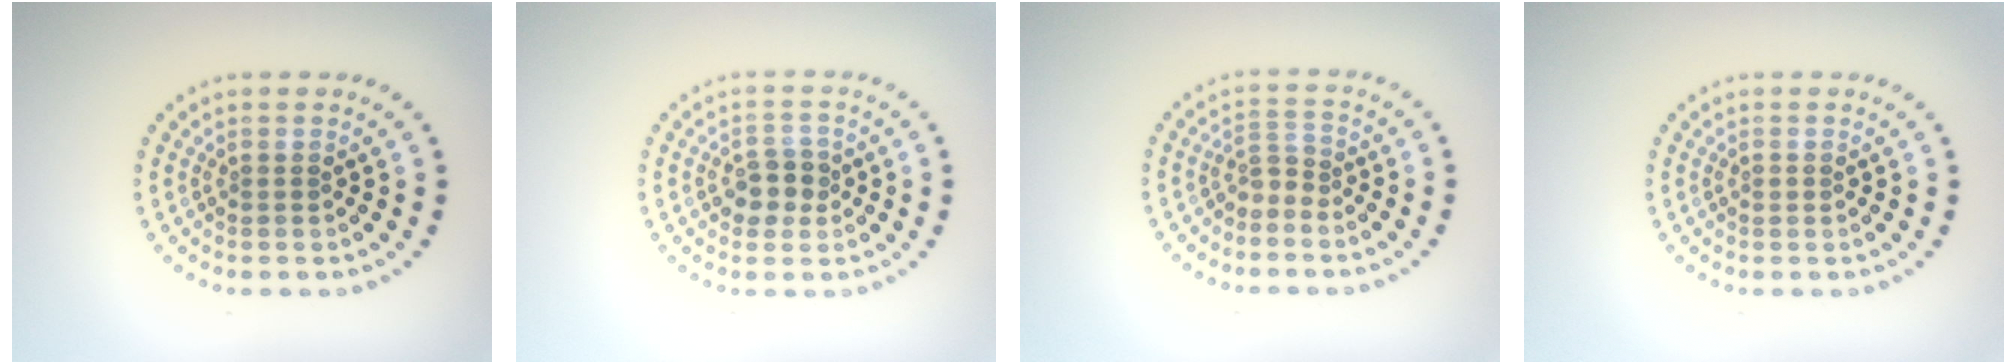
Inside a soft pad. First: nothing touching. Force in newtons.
{"total": 2.7, "press": 2.6, "slide": 0.7}
{"total": 1.9, "press": 1.2, "slide": 1.4}
{"total": 0.6, "press": 0.6, "slide": 0.1}